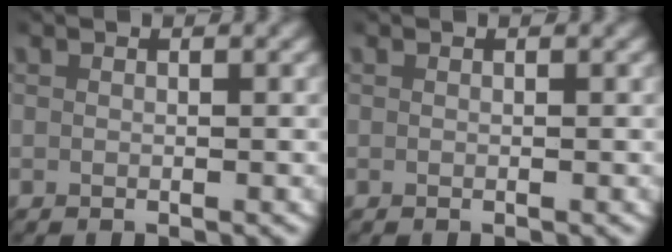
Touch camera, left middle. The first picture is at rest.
{"total": 0.0}